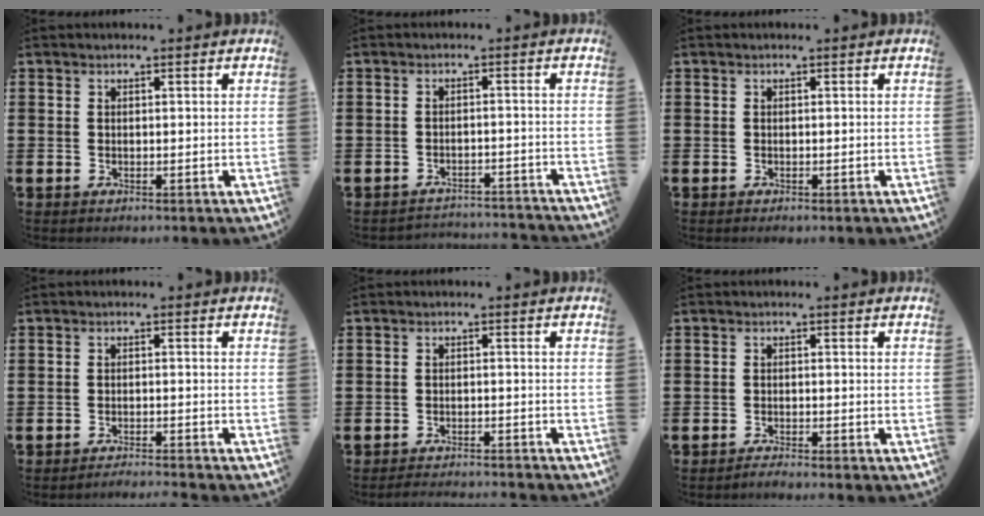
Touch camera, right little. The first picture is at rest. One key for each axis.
{"total": 2.1, "fx": -2.1, "fy": 0.0, "fz": -0.2, "tx": -0.003, "ty": 0.004, "tz": -0.046}
{"total": 0.0}
{"total": 1.4, "fx": -1.4, "fy": -0.3, "fz": 0.1, "tx": -0.002, "ty": 0.003, "tz": -0.028}
{"total": 1.6, "fx": -1.6, "fy": -0.2, "fz": 0.1, "tx": -0.003, "ty": 0.004, "tz": -0.033}
{"total": 1.1, "fx": -1.0, "fy": -0.1, "fz": 0.3, "tx": -0.007, "ty": -0.002, "tz": -0.020}